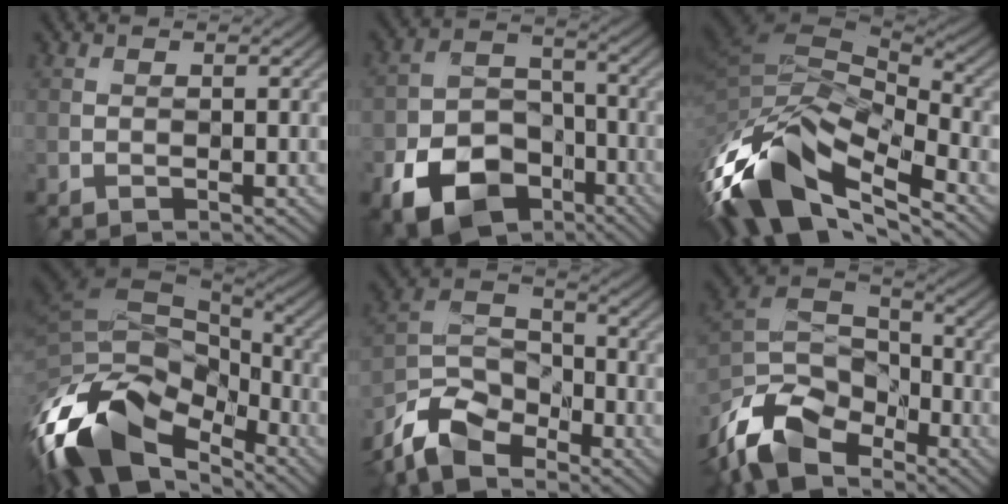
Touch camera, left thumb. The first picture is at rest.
{"total": 11.9, "force": [-6.4, 7.8, 6.2], "torque": [-0.133, -0.026, -0.119]}
{"total": 16.1, "force": [-8.2, 7.8, 11.5], "torque": [-0.268, -0.027, -0.150]}
{"total": 17.9, "force": [-8.9, 9.9, 11.9], "torque": [-0.290, -0.045, -0.133]}
{"total": 9.5, "force": [-7.6, 4.0, 4.2], "torque": [-0.090, -0.003, -0.168]}
{"total": 13.0, "force": [-9.1, 6.2, 6.8], "torque": [-0.168, -0.011, -0.194]}